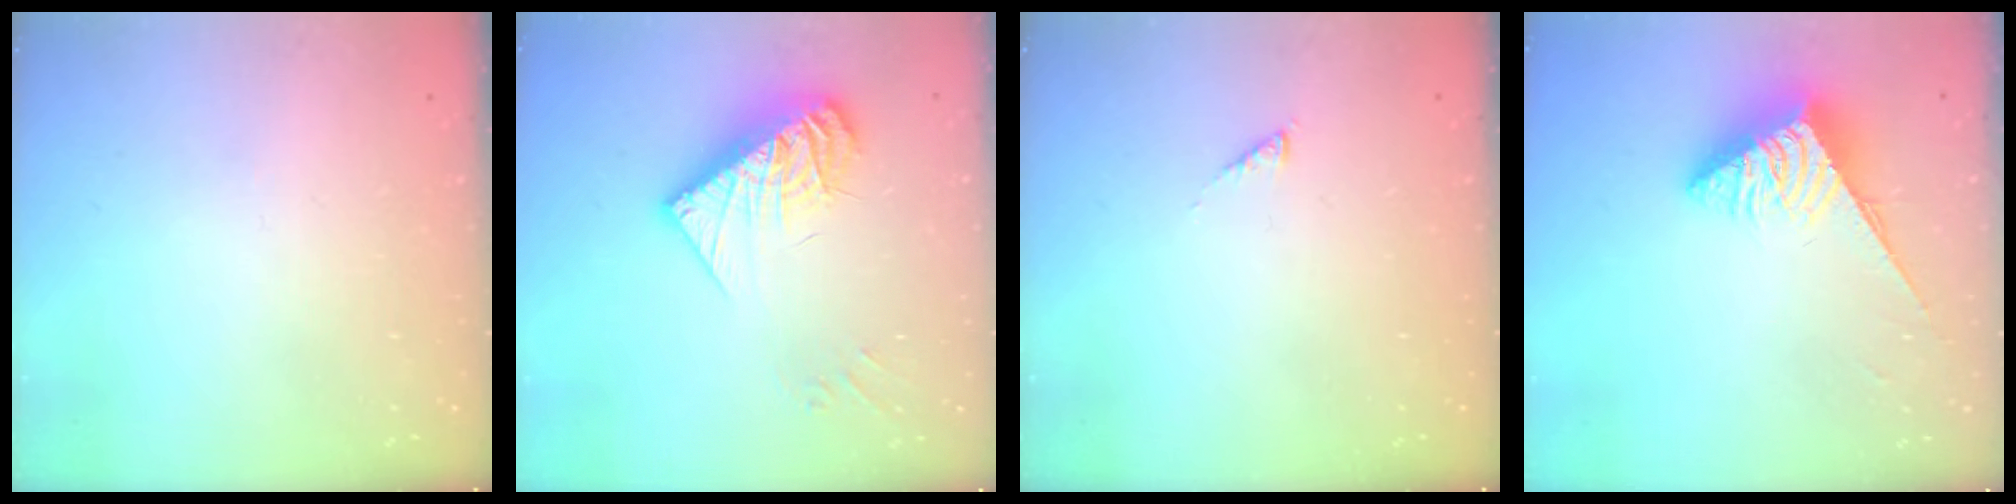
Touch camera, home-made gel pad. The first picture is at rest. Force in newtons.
{"total": 14.9, "press": 14.9, "slide": 1.5}
{"total": 1.3, "press": 1.3, "slide": 0.3}
{"total": 5.9, "press": 5.9, "slide": 0.2}